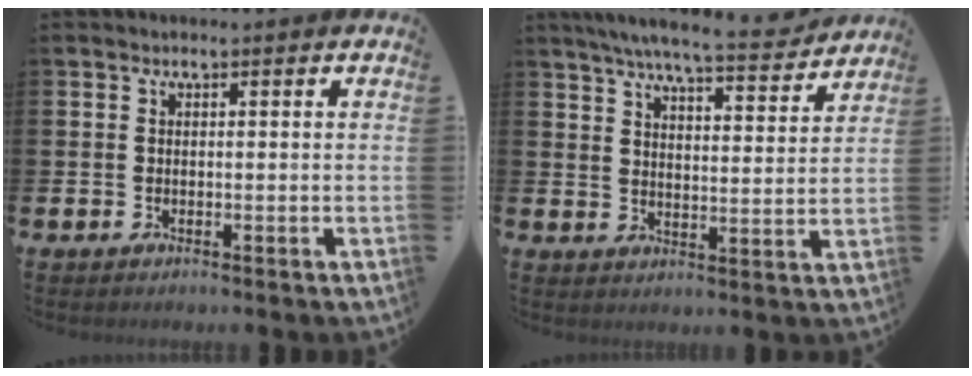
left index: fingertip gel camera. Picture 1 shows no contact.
{"total": 7.5, "force": [7.0, 0.6, 2.8], "torque": [-0.062, -0.042, 0.120]}